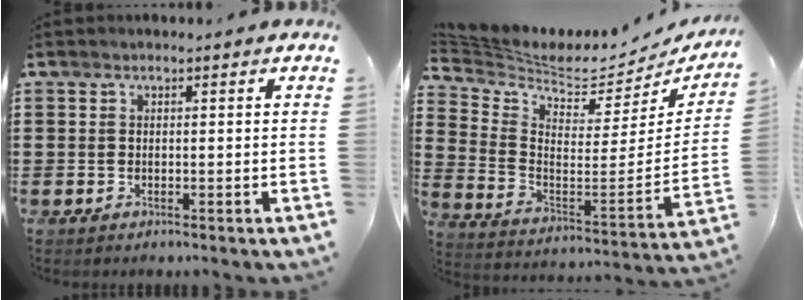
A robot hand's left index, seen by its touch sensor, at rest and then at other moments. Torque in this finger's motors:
{"motor_torque": [1.08, -1.06, 0.00, -0.02]}